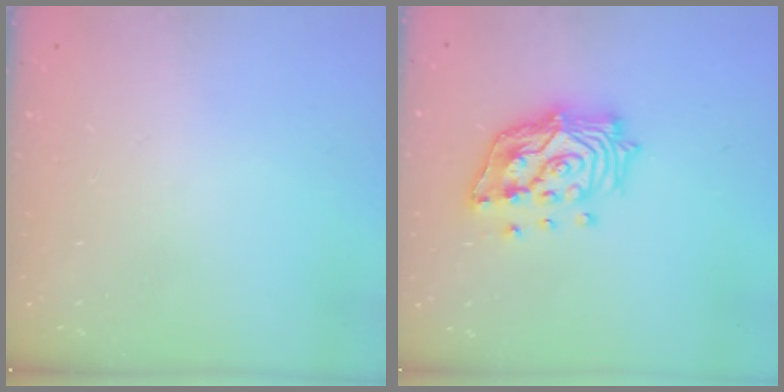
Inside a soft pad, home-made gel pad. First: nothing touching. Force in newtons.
{"total": 17.1, "press": 17.0, "slide": 1.4}